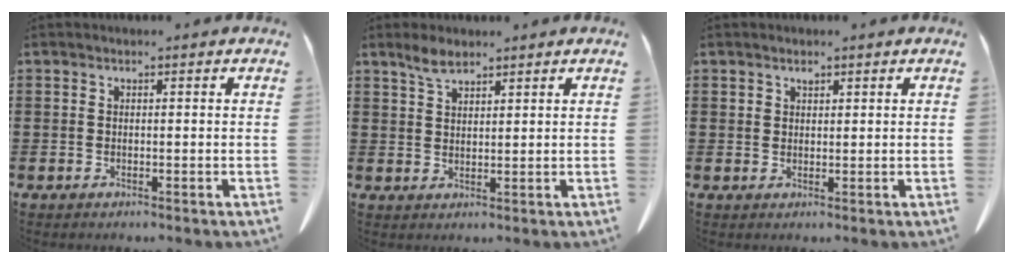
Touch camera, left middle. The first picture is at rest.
{"total": 3.2, "force": [2.4, 1.0, 1.8], "torque": [-0.040, 0.002, 0.045]}
{"total": 1.0, "force": [0.8, 0.4, 0.3], "torque": [-0.008, -0.001, 0.018]}